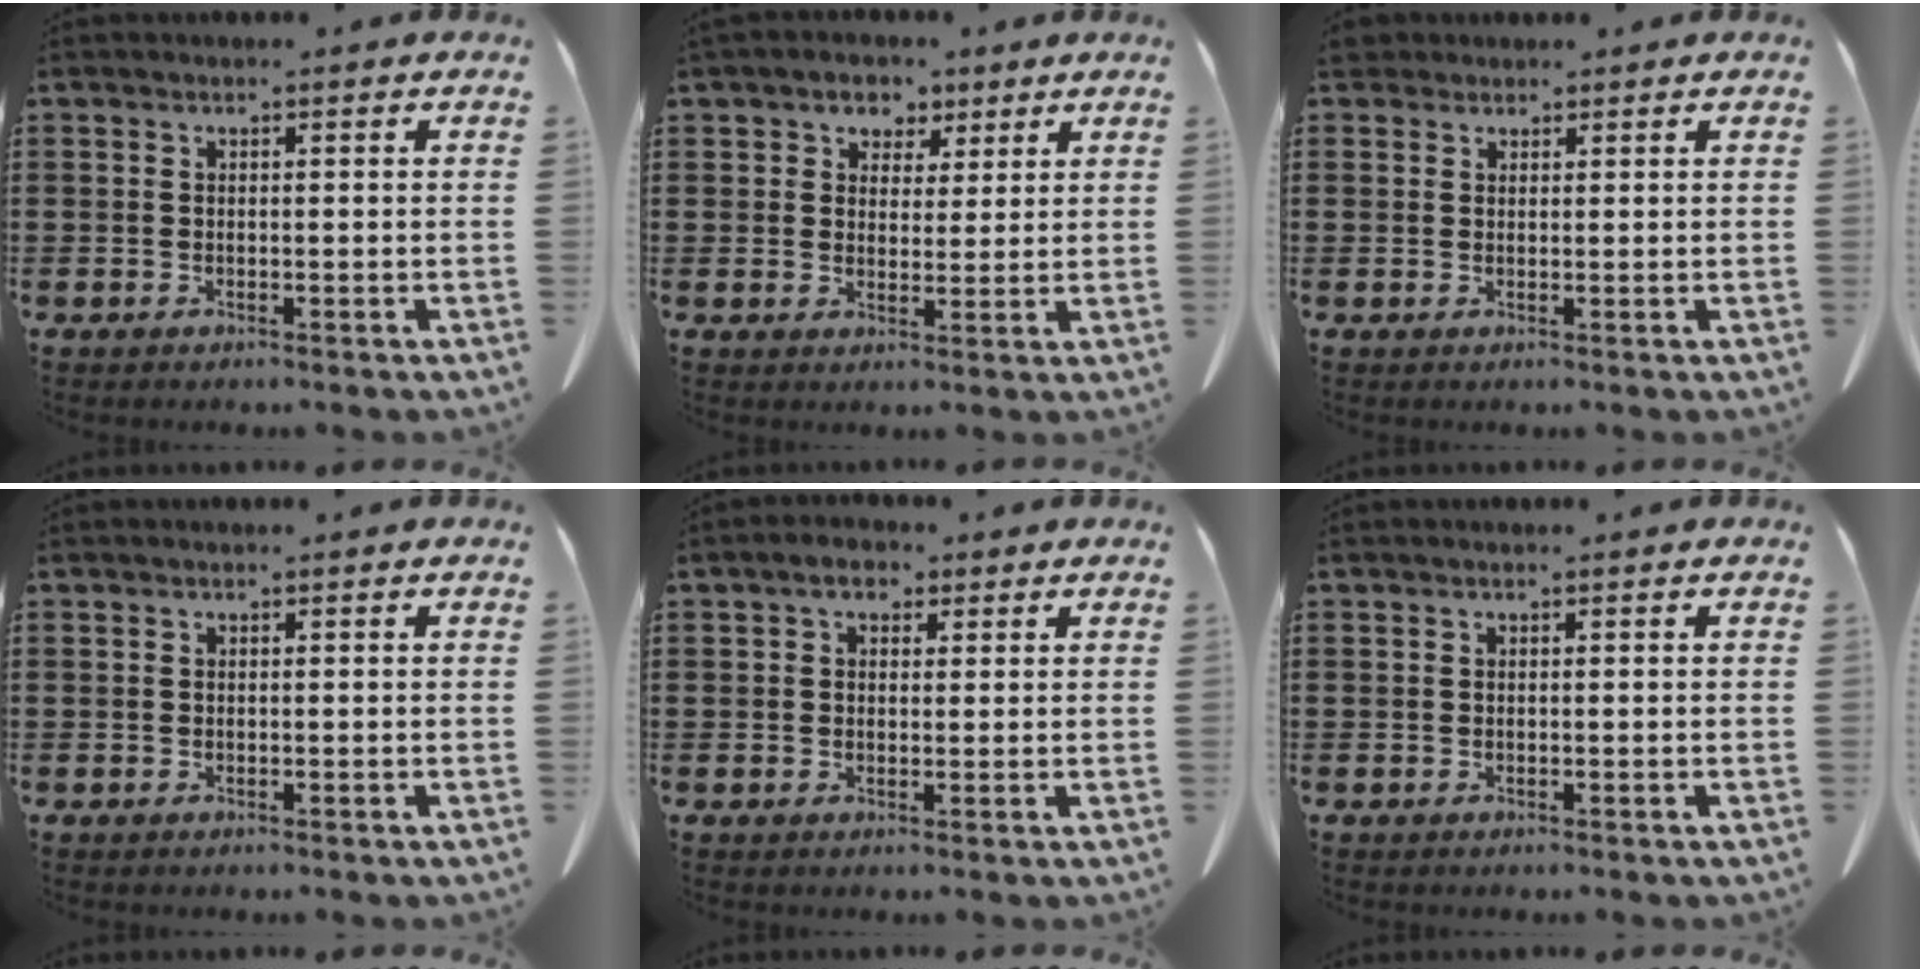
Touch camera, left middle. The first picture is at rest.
{"total": 3.8, "force": [2.6, 2.8, 0.1], "torque": [-0.024, 0.008, 0.044]}
{"total": 2.0, "force": [1.7, 1.1, 0.5], "torque": [-0.018, 0.005, 0.034]}
{"total": 0.0}
{"total": 3.1, "force": [2.0, 1.7, 1.7], "torque": [-0.034, 0.010, 0.032]}
{"total": 0.0}